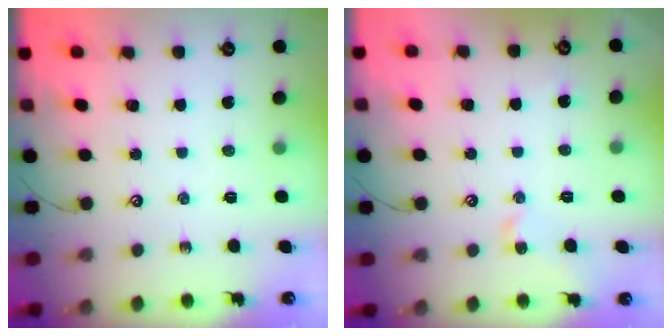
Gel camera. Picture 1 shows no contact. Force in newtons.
{"total": 1.3, "press": 1.3, "slide": 0.1}